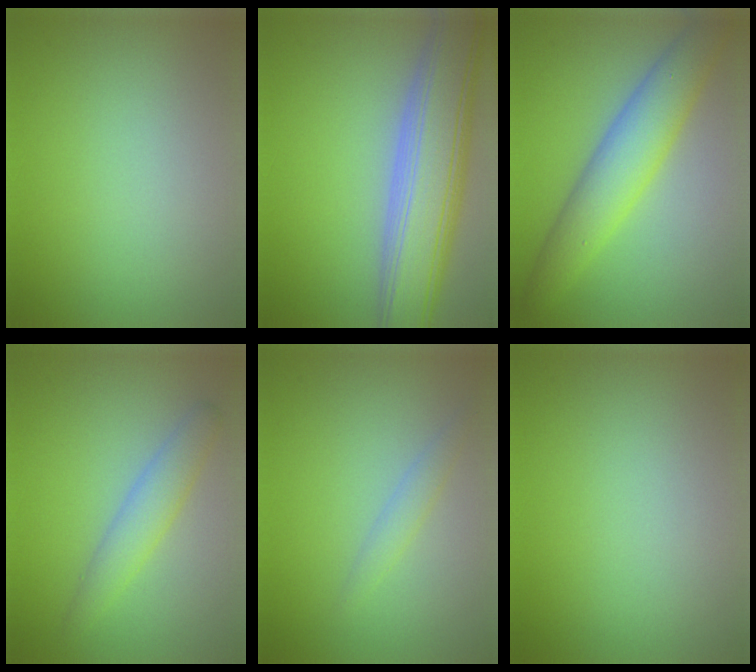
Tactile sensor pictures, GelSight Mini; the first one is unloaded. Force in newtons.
{"total": 9.6, "press": 9.6, "slide": 0.8}
{"total": 6.0, "press": 6.0, "slide": 0.2}
{"total": 2.7, "press": 2.7, "slide": 0.0}
{"total": 2.0, "press": 2.0, "slide": 0.2}
{"total": 0.0}